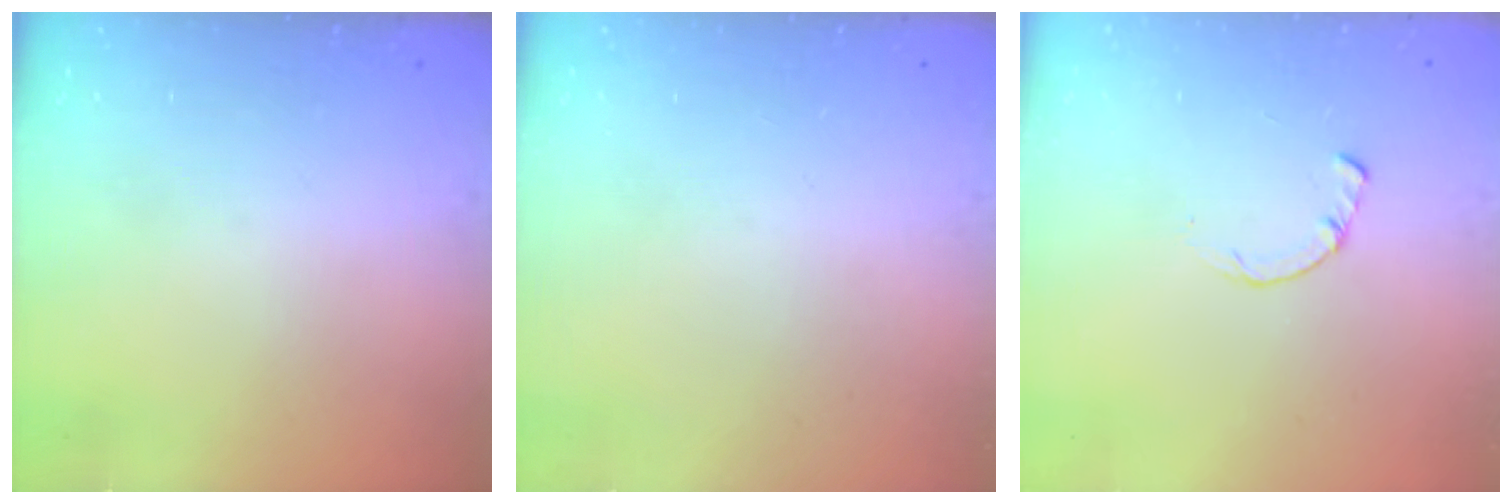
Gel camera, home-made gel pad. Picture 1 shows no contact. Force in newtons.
{"total": 0.0}
{"total": 1.7, "press": 1.7, "slide": 0.2}